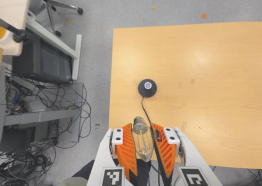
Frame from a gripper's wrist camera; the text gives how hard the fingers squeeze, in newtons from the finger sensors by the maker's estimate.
{"total": 19.6, "left": 21.2, "right": 17.9}